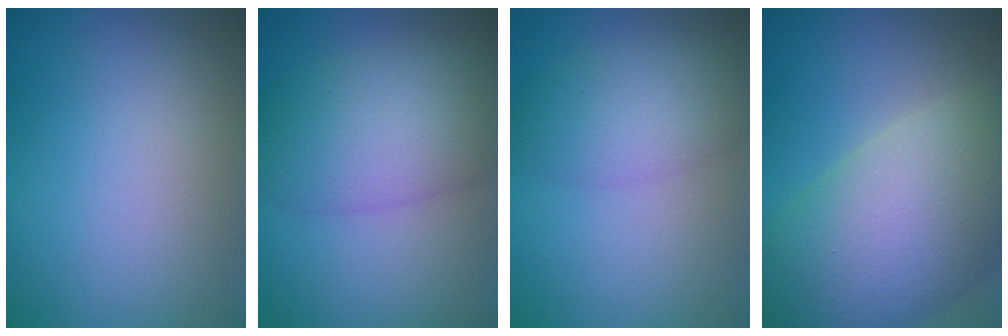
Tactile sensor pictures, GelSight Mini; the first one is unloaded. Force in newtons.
{"total": 6.8, "press": 6.8, "slide": 0.2}
{"total": 3.9, "press": 3.9, "slide": 0.1}
{"total": 11.8, "press": 11.8, "slide": 0.5}